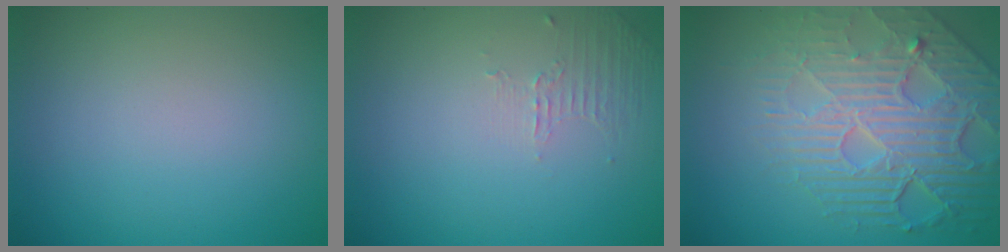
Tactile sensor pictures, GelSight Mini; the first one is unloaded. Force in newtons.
{"total": 1.1, "press": 0.2, "slide": 1.0}
{"total": 7.0, "press": 5.5, "slide": 4.4}